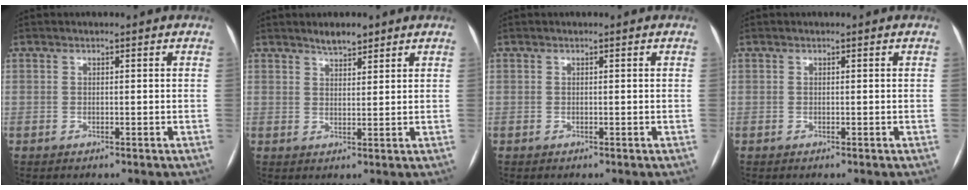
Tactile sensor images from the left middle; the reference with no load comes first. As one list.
[{"total": 3.0, "force": [2.6, 0.8, 1.4], "torque": [-0.028, 0.001, 0.043]}, {"total": 0.0}, {"total": 0.0}]